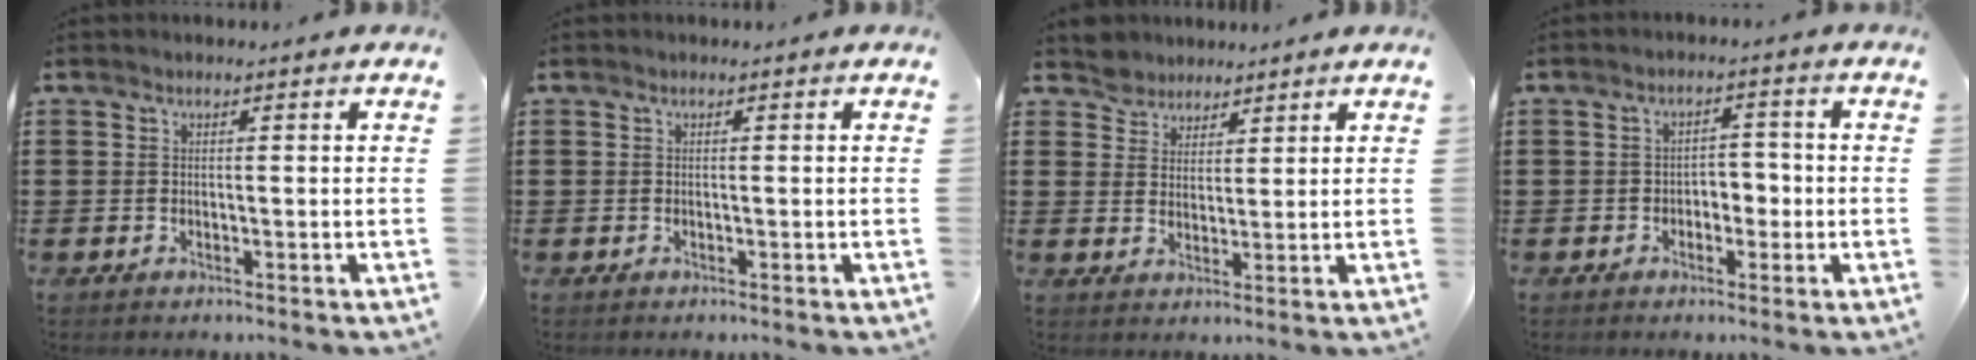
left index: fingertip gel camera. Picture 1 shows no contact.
{"total": 0.0}
{"total": 3.6, "force": [3.1, 1.9, -0.6], "torque": [-0.007, 0.001, 0.057]}
{"total": 2.9, "force": [-1.0, 2.0, 1.8], "torque": [-0.041, 0.006, -0.026]}